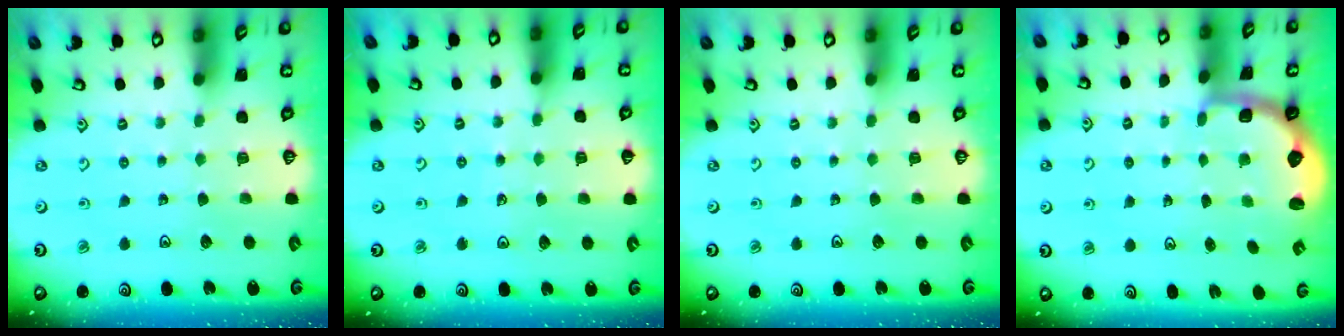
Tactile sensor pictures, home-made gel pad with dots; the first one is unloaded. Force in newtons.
{"total": 3.7, "press": 3.6, "slide": 0.6}
{"total": 0.0}
{"total": 2.6, "press": 1.9, "slide": 1.7}